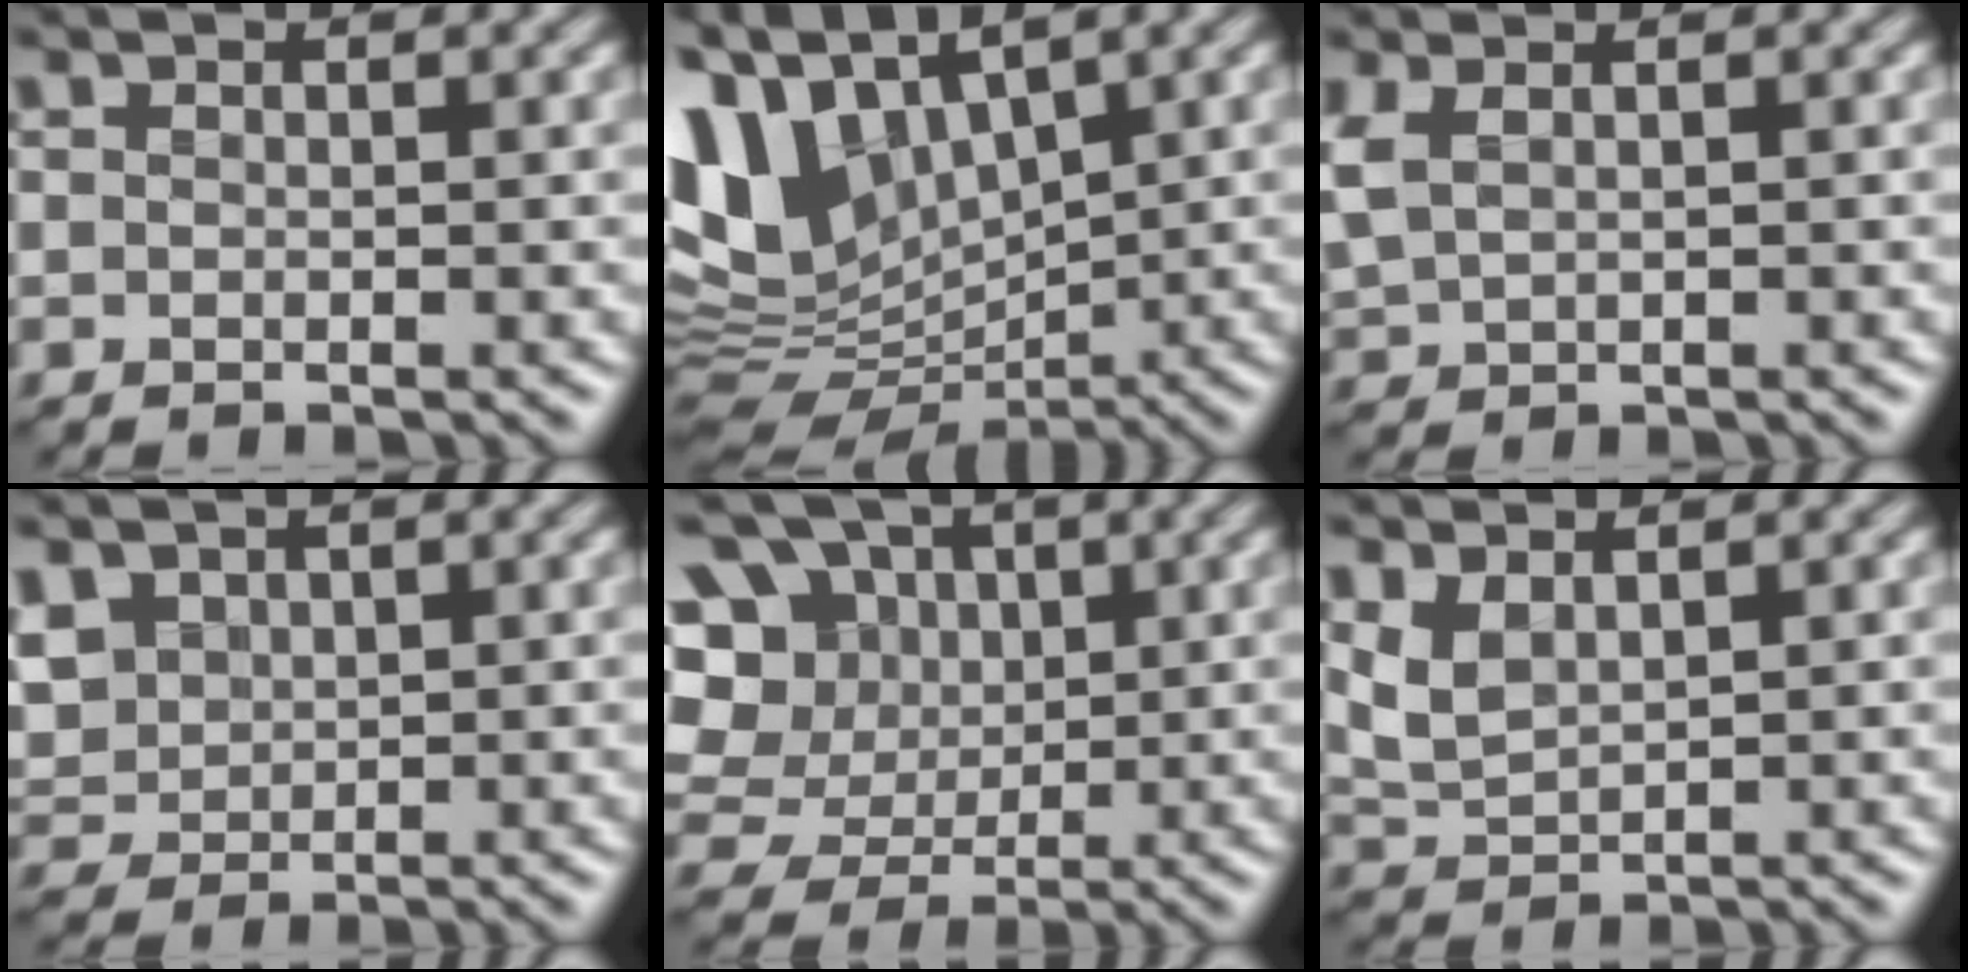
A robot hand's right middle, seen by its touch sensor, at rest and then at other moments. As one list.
[{"total": 9.1, "force": [2.5, 5.8, 6.6], "torque": [-0.153, 0.001, 0.043]}, {"total": 2.9, "force": [0.5, 1.8, 2.2], "torque": [-0.068, 0.004, 0.017]}, {"total": 5.0, "force": [1.7, 3.8, 2.9], "torque": [-0.089, 0.022, 0.048]}, {"total": 13.8, "force": [3.2, 11.8, 6.6], "torque": [-0.156, 0.042, 0.038]}, {"total": 2.2, "force": [1.0, 1.1, 1.7], "torque": [-0.043, -0.001, 0.024]}]